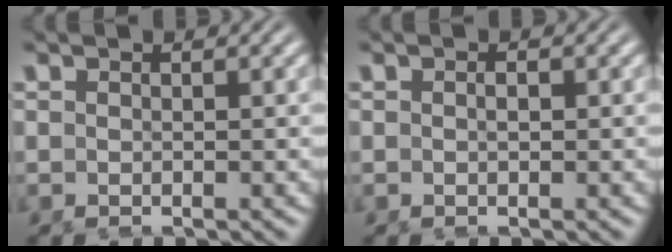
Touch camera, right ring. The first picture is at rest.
{"total": 0.6, "force": [-0.2, 0.1, 0.6], "torque": [-0.010, -0.004, 0.000]}